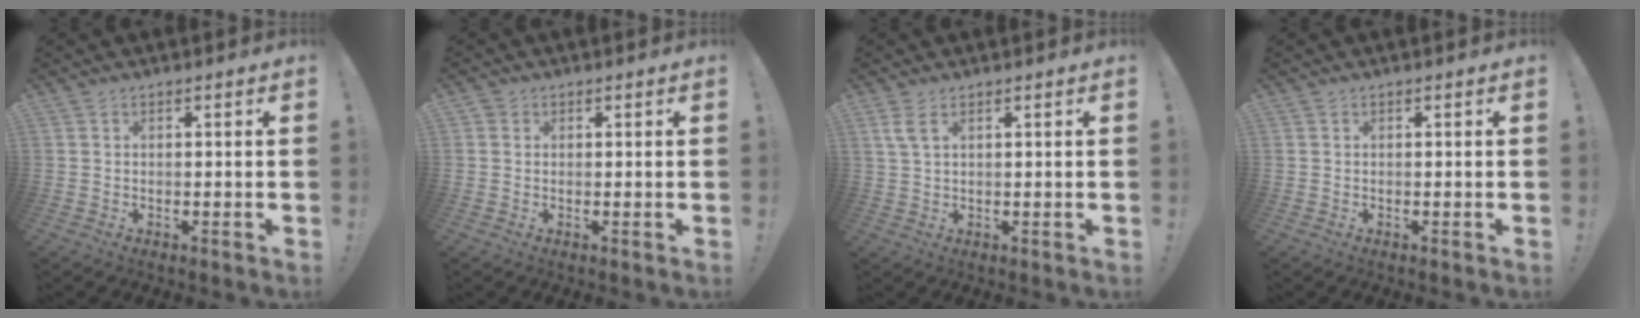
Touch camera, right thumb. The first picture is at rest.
{"total": 0.9, "force": [0.3, 0.8, 0.1], "torque": [-0.011, 0.006, 0.008]}
{"total": 3.7, "force": [1.9, 1.3, 2.9], "torque": [-0.058, -0.001, 0.035]}
{"total": 0.0}